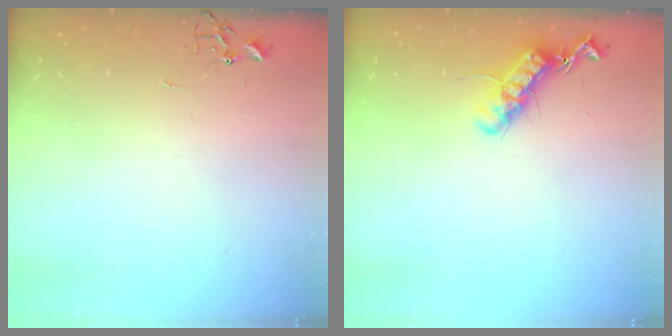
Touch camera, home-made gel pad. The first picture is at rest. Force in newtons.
{"total": 13.0, "press": 13.0, "slide": 0.3}